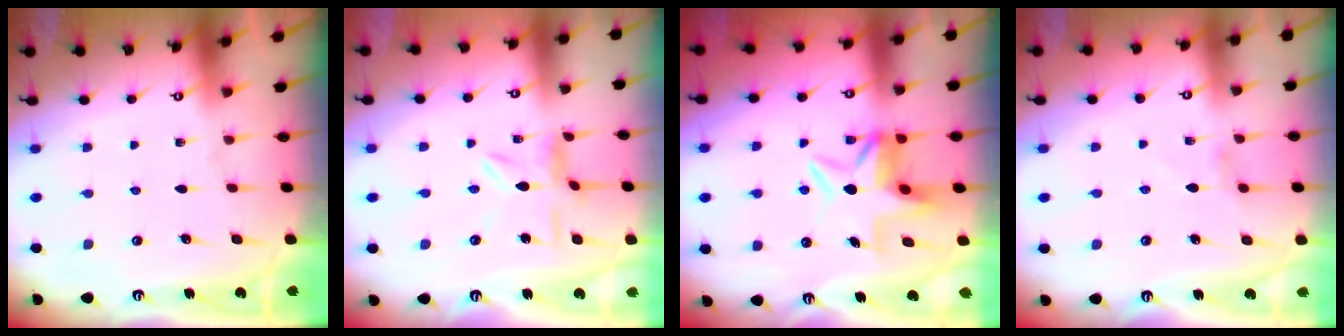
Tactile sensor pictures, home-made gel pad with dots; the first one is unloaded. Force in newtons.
{"total": 3.9, "press": 3.9, "slide": 0.5}
{"total": 7.3, "press": 7.0, "slide": 2.1}
{"total": 0.7, "press": 0.6, "slide": 0.3}